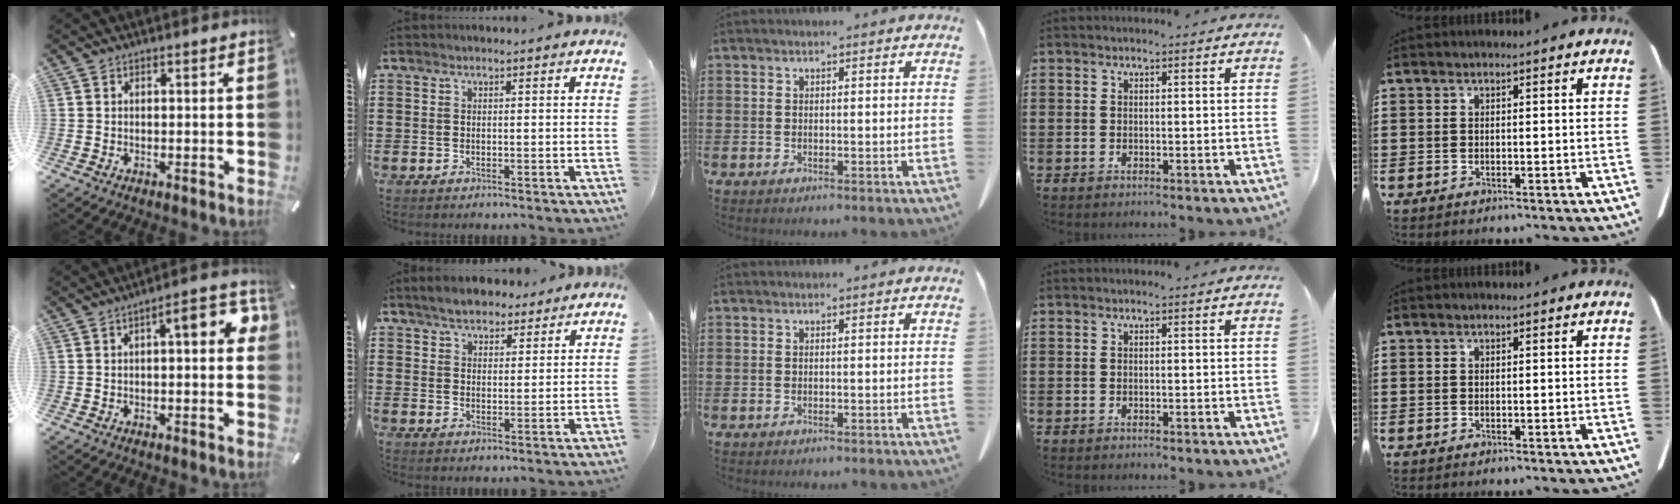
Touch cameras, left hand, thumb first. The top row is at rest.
{"thumb": {"total": 8.8, "force": [1.7, 2.9, 8.1], "torque": [-0.102, -0.010, 0.020]}, "index": {"total": 4.9, "force": [4.2, 2.0, 1.4], "torque": [-0.040, 0.002, 0.079]}}